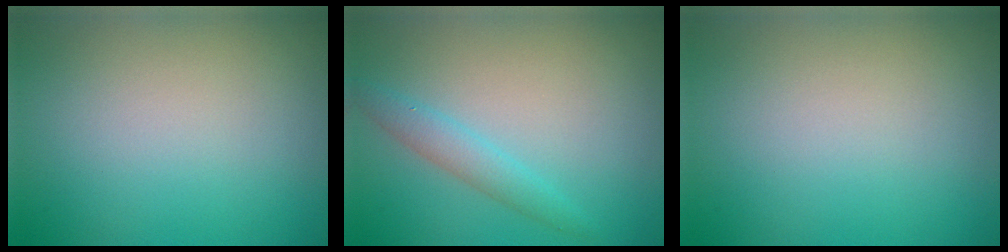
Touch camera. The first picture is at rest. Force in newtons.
{"total": 2.0, "press": 2.0, "slide": 0.1}
{"total": 0.0}